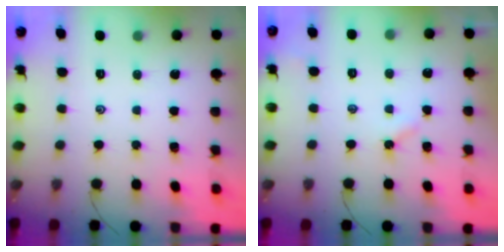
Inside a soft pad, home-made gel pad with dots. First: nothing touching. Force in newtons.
{"total": 2.2, "press": 2.2, "slide": 0.4}